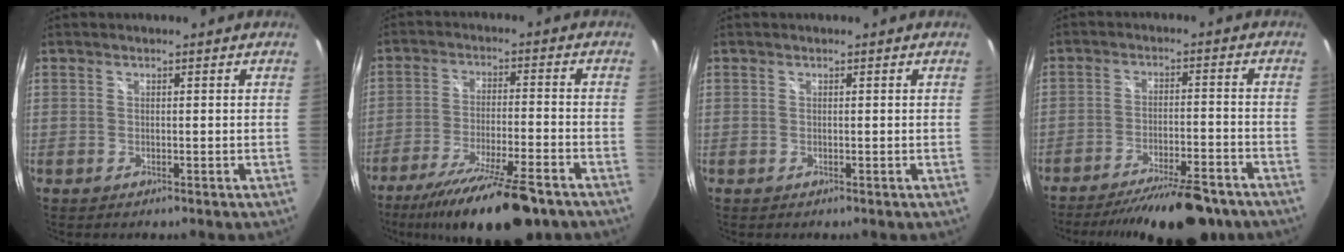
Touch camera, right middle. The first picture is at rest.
{"total": 17.6, "force": [-13.4, 3.3, 10.9], "torque": [-0.208, -0.038, -0.215]}
{"total": 0.0}
{"total": 15.8, "force": [-13.2, 3.6, 7.9], "torque": [-0.142, -0.018, -0.189]}